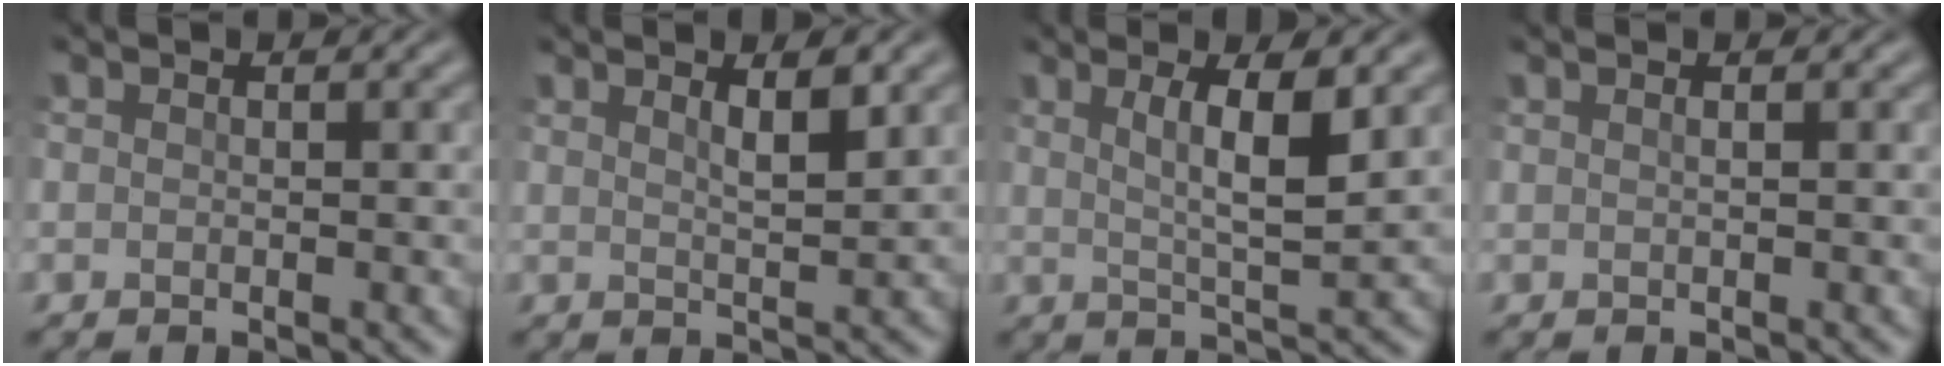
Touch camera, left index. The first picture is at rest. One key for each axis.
{"total": 2.7, "fx": 1.5, "fy": 0.7, "fz": 2.2, "tx": -0.031, "ty": -0.003, "tz": 0.023}
{"total": 5.0, "fx": 1.7, "fy": 1.0, "fz": 4.6, "tx": -0.080, "ty": -0.008, "tz": 0.030}
{"total": 0.9, "fx": 0.5, "fy": 0.4, "fz": 0.6, "tx": -0.006, "ty": -0.001, "tz": -0.001}